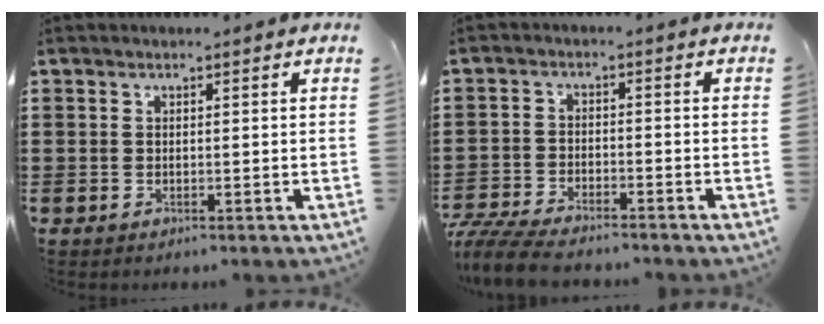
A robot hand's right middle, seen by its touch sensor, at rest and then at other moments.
{"total": 6.1, "force": [-5.7, 1.0, 1.7], "torque": [-0.049, 0.001, -0.116]}